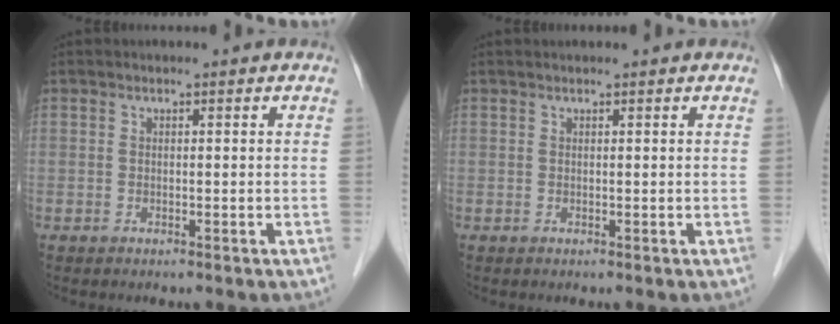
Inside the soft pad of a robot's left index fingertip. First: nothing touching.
{"total": 1.4, "force": [1.2, 0.1, 0.5], "torque": [-0.007, 0.021, 0.022]}